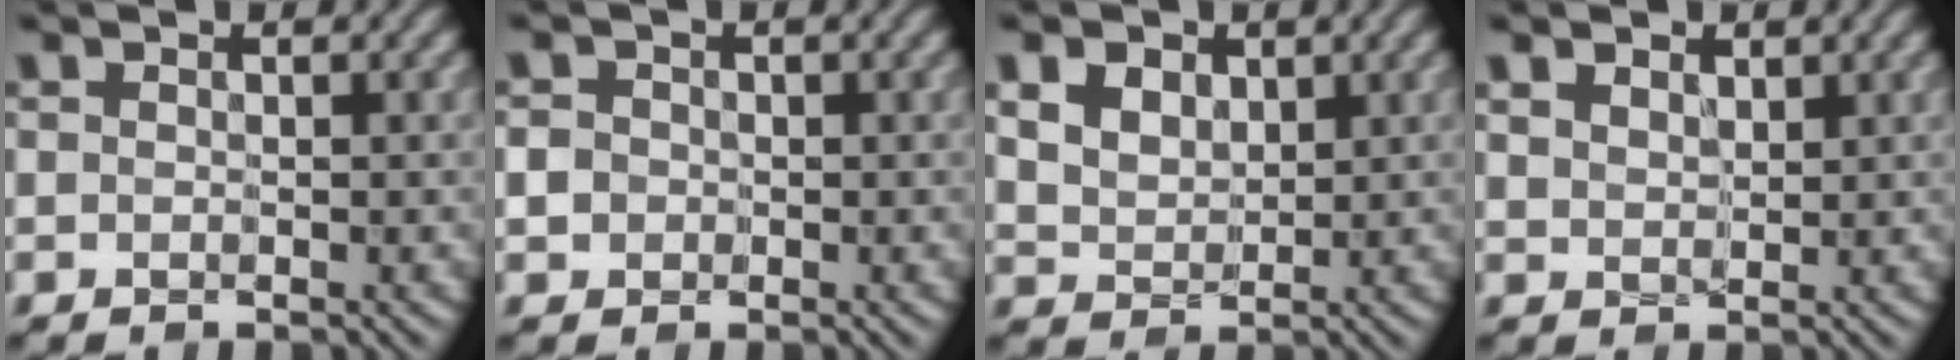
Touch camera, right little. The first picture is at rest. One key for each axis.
{"total": 1.4, "fx": -0.5, "fy": 1.3, "fz": 0.1, "tx": -0.002, "ty": -0.002, "tz": -0.007}
{"total": 5.2, "fx": 2.2, "fy": 3.9, "fz": 2.8, "tx": -0.094, "ty": 0.008, "tz": 0.040}
{"total": 2.8, "fx": 1.8, "fy": 1.8, "fz": 1.3, "tx": -0.040, "ty": 0.001, "tz": 0.032}